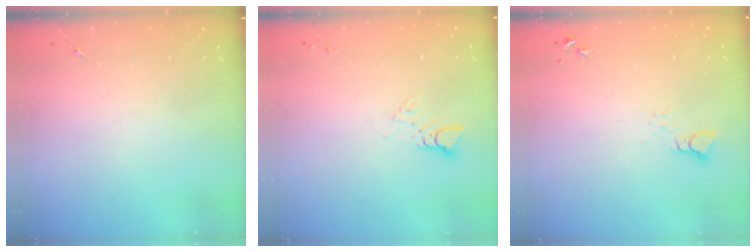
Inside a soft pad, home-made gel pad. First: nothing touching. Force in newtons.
{"total": 3.2, "press": 3.2, "slide": 0.0}
{"total": 2.5, "press": 2.5, "slide": 0.1}